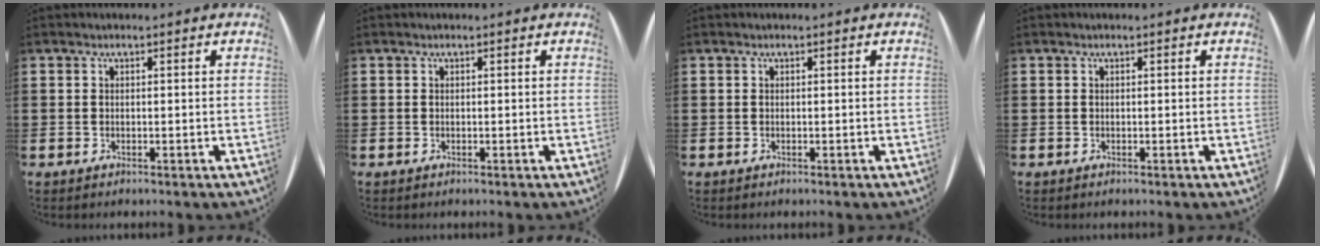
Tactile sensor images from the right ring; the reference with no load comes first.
{"total": 0.0}
{"total": 0.0}
{"total": 0.0}